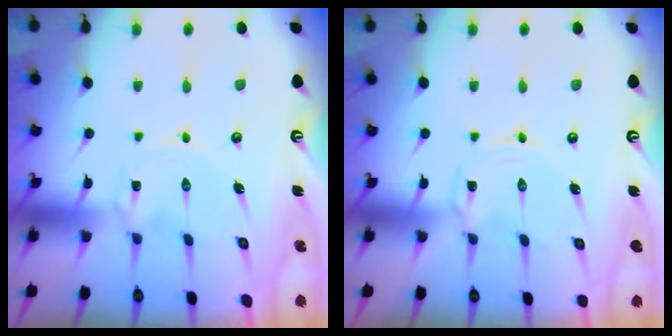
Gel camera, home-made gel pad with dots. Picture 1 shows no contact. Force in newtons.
{"total": 0.5, "press": 0.5, "slide": 0.1}